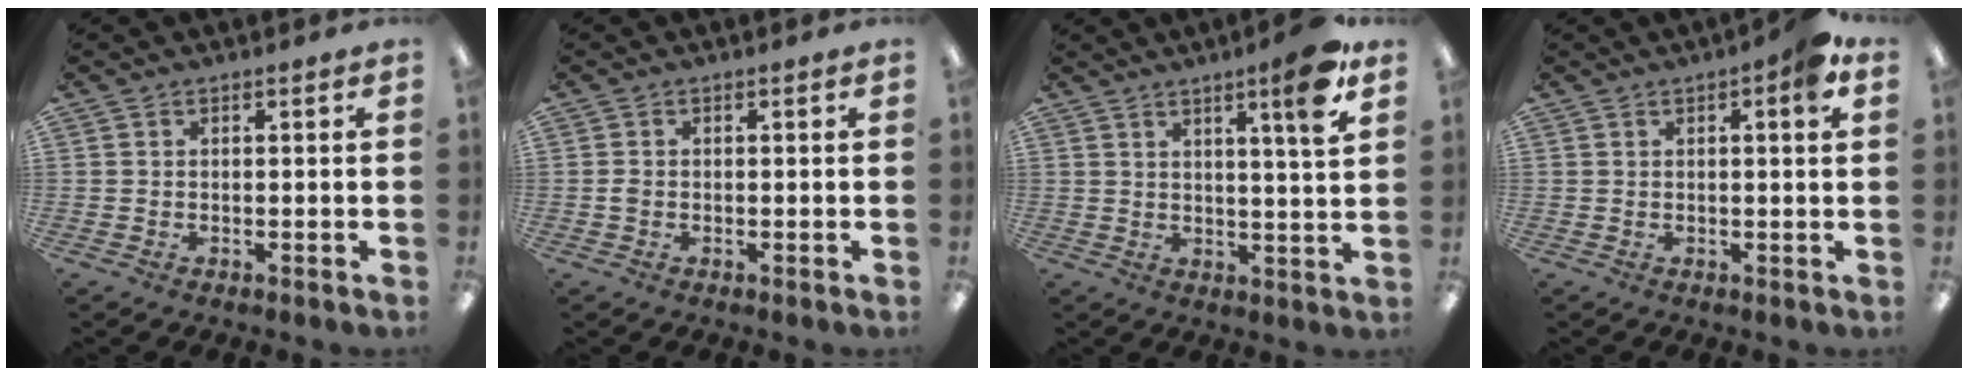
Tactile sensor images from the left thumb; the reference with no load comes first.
{"total": 1.1, "force": [-0.1, 0.8, 0.7], "torque": [-0.014, 0.003, -0.003]}
{"total": 8.8, "force": [5.5, 0.6, 6.8], "torque": [-0.104, -0.025, 0.082]}
{"total": 5.0, "force": [2.2, 1.1, 4.4], "torque": [-0.065, -0.003, 0.032]}